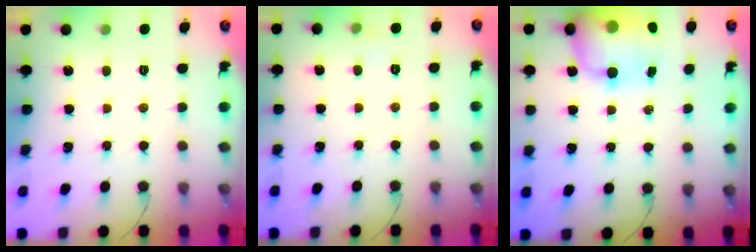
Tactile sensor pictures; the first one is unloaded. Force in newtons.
{"total": 3.2, "press": 2.9, "slide": 1.3}
{"total": 17.6, "press": 17.0, "slide": 4.5}